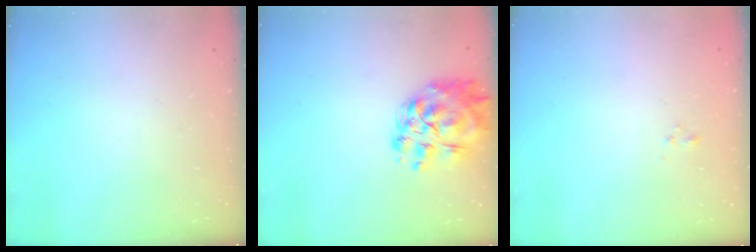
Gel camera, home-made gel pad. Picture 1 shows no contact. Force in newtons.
{"total": 13.2, "press": 12.5, "slide": 4.2}
{"total": 1.0, "press": 0.9, "slide": 0.4}